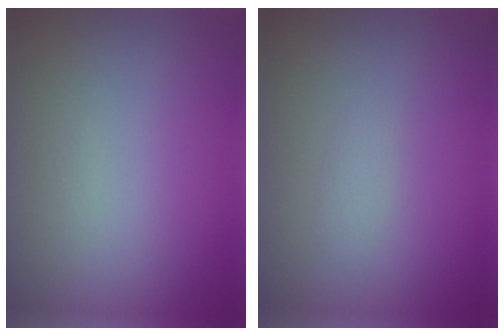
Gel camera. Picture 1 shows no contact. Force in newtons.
{"total": 0.8, "press": 0.8, "slide": 0.1}